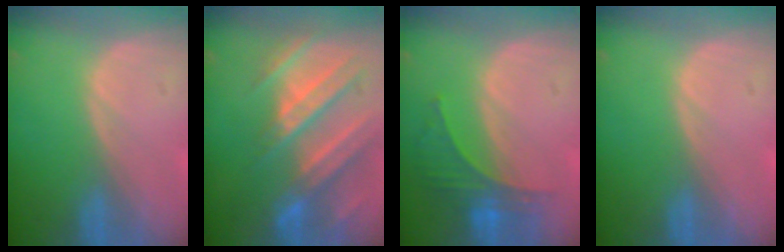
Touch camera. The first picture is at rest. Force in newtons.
{"total": 11.1, "press": 9.8, "slide": 5.1}
{"total": 5.6, "press": 5.6, "slide": 0.9}
{"total": 0.0}